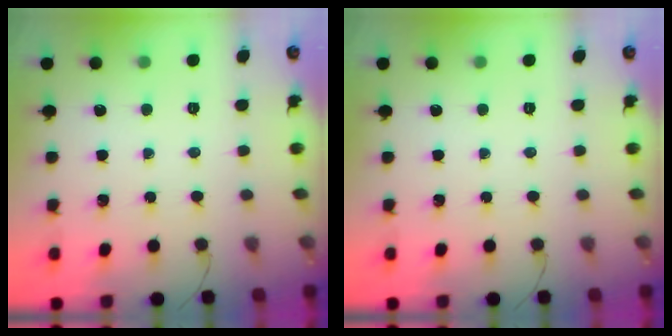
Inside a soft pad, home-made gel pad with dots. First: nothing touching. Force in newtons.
{"total": 0.0}